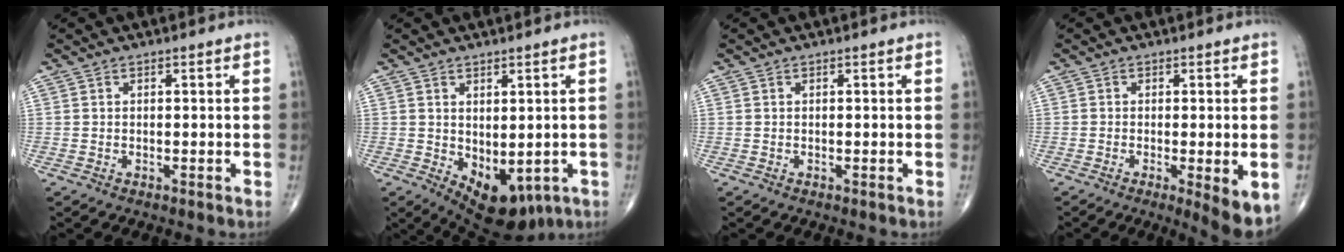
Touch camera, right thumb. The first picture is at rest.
{"total": 10.0, "force": [-2.5, 5.7, 7.9], "torque": [-0.086, -0.003, -0.010]}
{"total": 0.0}
{"total": 7.4, "force": [-2.6, 1.6, 6.7], "torque": [-0.091, -0.017, -0.038]}